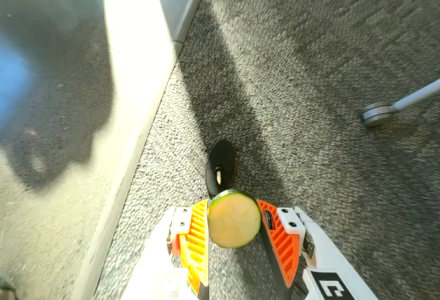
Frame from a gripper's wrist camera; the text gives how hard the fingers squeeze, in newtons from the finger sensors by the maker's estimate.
{"total": 8.3, "left": 8.4, "right": 8.2}